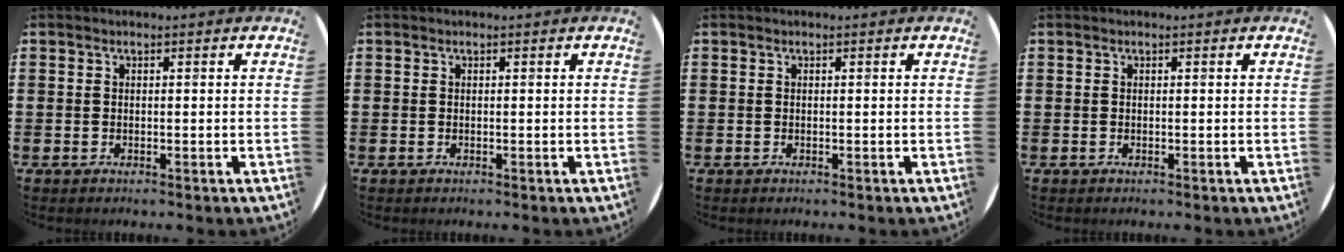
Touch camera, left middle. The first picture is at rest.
{"total": 0.0}
{"total": 0.0}
{"total": 0.0}